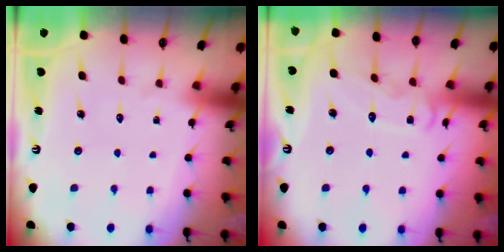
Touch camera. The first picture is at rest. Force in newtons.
{"total": 8.7, "press": 8.6, "slide": 0.7}